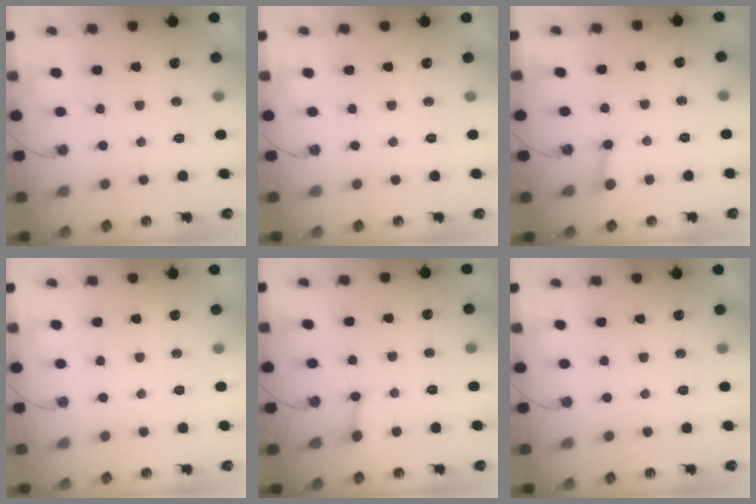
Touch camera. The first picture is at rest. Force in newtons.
{"total": 0.0}
{"total": 3.7, "press": 3.6, "slide": 0.4}
{"total": 0.0}
{"total": 2.7, "press": 2.7, "slide": 0.4}
{"total": 0.0}